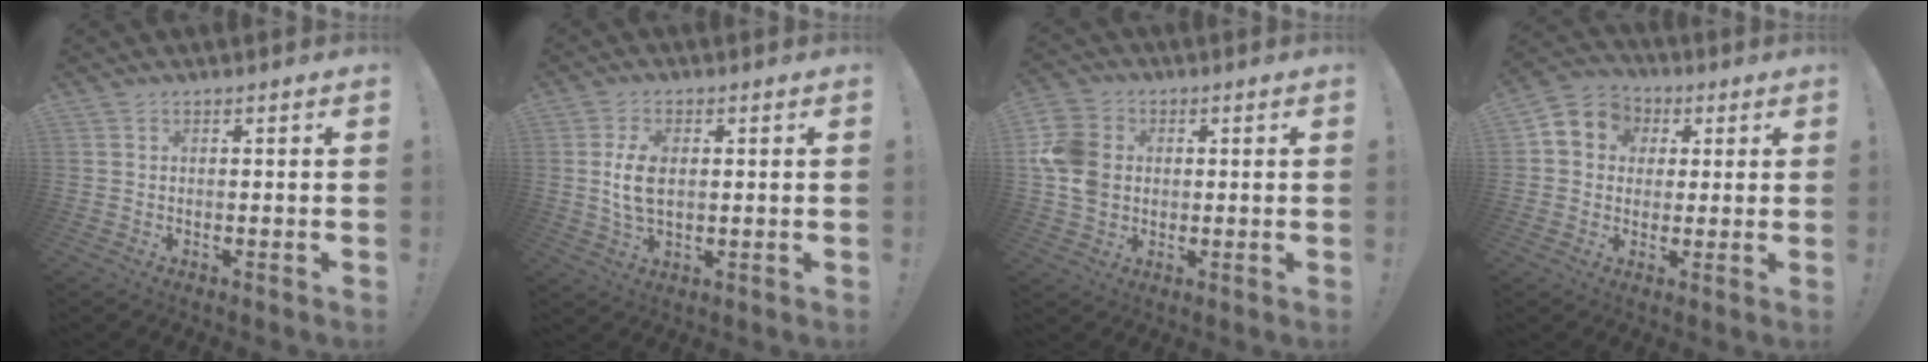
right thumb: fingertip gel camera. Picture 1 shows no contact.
{"total": 7.5, "force": [0.6, 4.3, 6.1], "torque": [-0.114, -0.002, 0.008]}
{"total": 12.6, "force": [0.8, 10.4, 7.0], "torque": [-0.148, 0.008, 0.017]}
{"total": 7.6, "force": [1.3, 7.0, 2.7], "torque": [-0.043, 0.004, 0.032]}